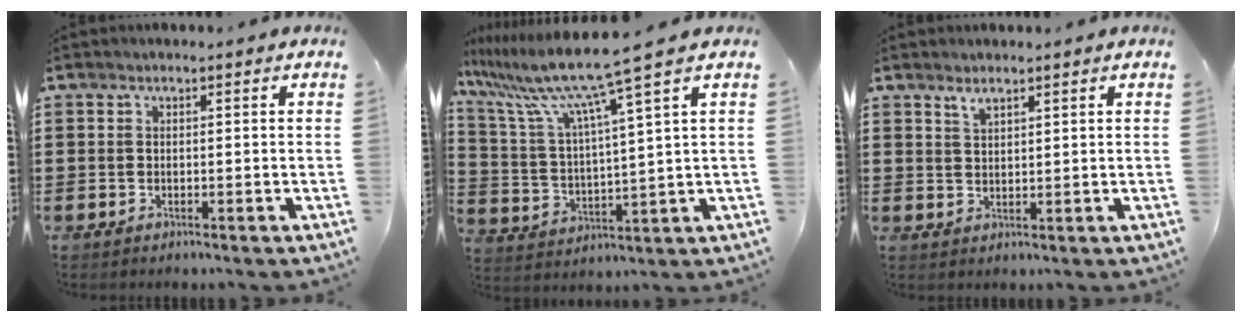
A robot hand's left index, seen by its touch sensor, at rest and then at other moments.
{"total": 10.6, "force": [7.9, -0.7, 7.0], "torque": [-0.166, -0.047, 0.125]}
{"total": 2.0, "force": [1.6, 0.6, 1.1], "torque": [-0.024, 0.001, 0.030]}